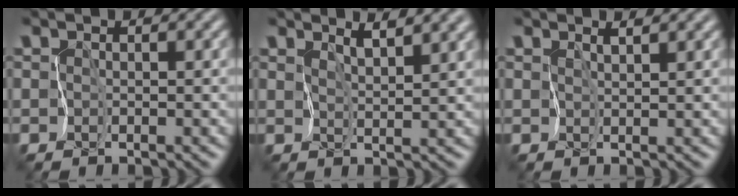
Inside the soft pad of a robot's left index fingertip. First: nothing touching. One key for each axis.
{"total": 3.5, "fx": 3.0, "fy": 0.4, "fz": 1.9, "tx": -0.026, "ty": 0.003, "tz": 0.047}
{"total": 1.9, "fx": 1.5, "fy": 0.1, "fz": 1.1, "tx": -0.017, "ty": 0.000, "tz": 0.025}